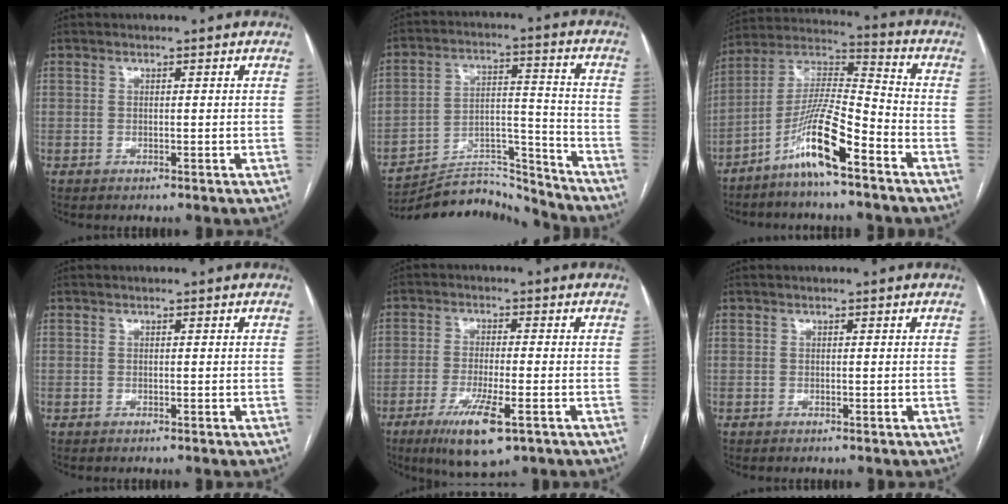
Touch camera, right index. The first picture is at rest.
{"total": 13.8, "force": [-13.7, 1.1, -0.4], "torque": [0.011, 0.055, -0.224]}
{"total": 11.9, "force": [-7.1, 0.9, 9.5], "torque": [-0.192, 0.001, -0.139]}
{"total": 0.0}
{"total": 9.1, "force": [-4.7, 1.5, 7.6], "torque": [-0.143, -0.022, -0.074]}
{"total": 0.0}